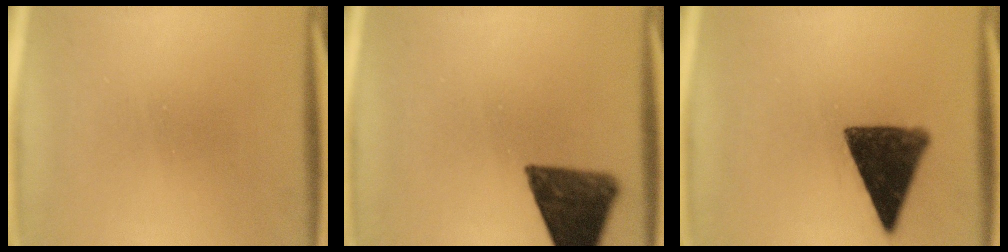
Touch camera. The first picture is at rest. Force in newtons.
{"total": 11.5}
{"total": 11.4}